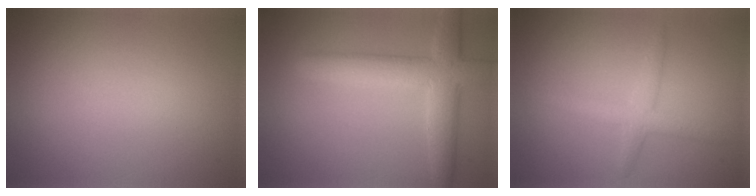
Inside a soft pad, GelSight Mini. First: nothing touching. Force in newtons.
{"total": 5.7, "press": 5.7, "slide": 0.4}
{"total": 2.2, "press": 2.2, "slide": 0.2}